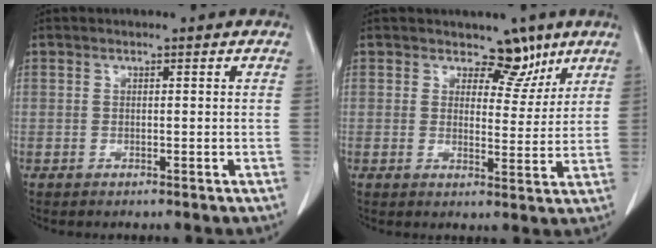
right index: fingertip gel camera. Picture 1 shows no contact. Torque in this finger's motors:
{"motor_torque": [-0.06, 0.34, 0.05, 0.00]}